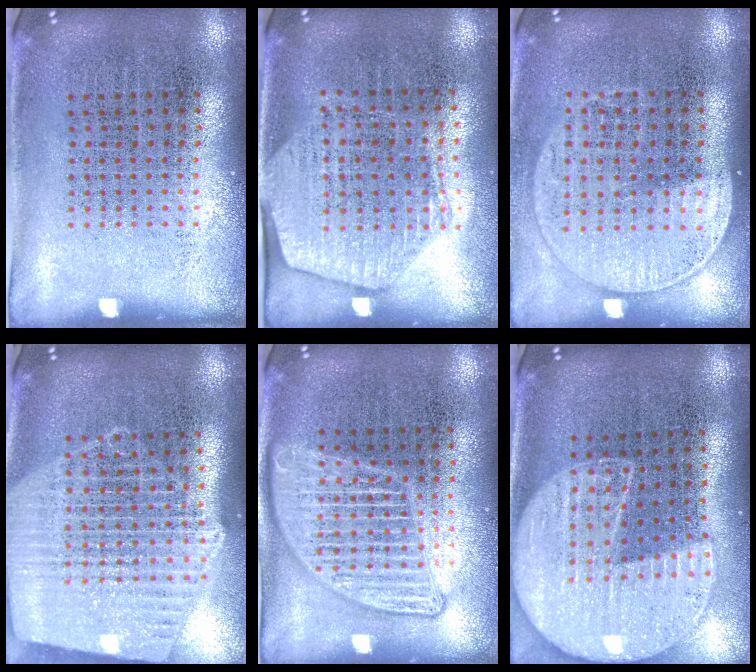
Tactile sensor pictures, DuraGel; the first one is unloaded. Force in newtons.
{"total": 1.7, "press": 1.5, "slide": 0.8}
{"total": 1.5, "press": 1.4, "slide": 0.6}
{"total": 2.4, "press": 2.1, "slide": 1.2}
{"total": 3.0, "press": 3.0, "slide": 0.3}
{"total": 2.0, "press": 1.8, "slide": 0.8}